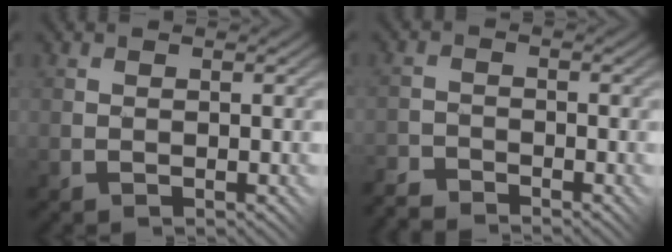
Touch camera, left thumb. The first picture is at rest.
{"total": 3.7, "force": [-3.6, 0.8, 0.4], "torque": [-0.007, 0.000, -0.074]}